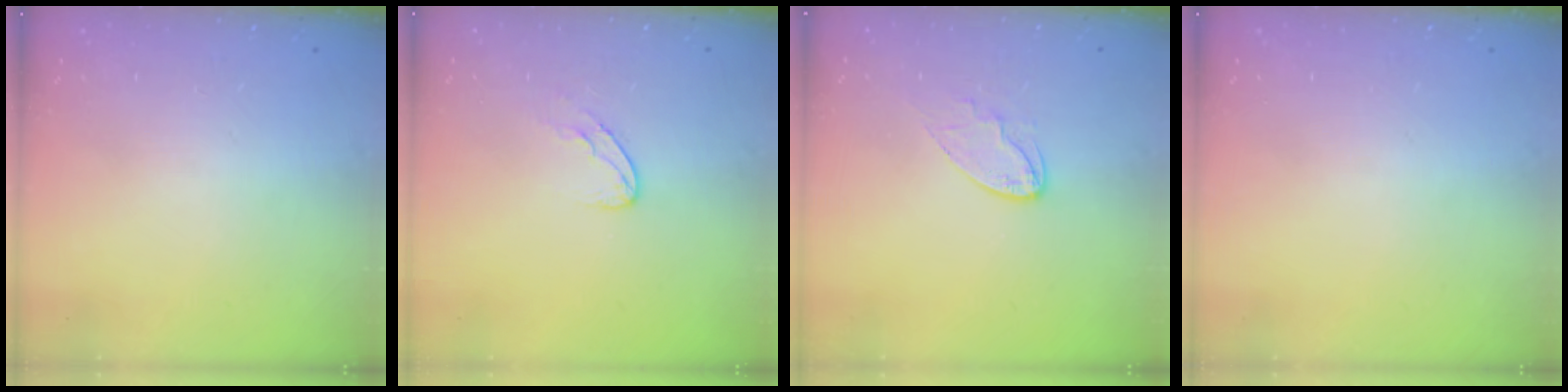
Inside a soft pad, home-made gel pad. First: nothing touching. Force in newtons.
{"total": 4.8, "press": 4.8, "slide": 0.3}
{"total": 7.2, "press": 7.2, "slide": 0.4}
{"total": 0.0}